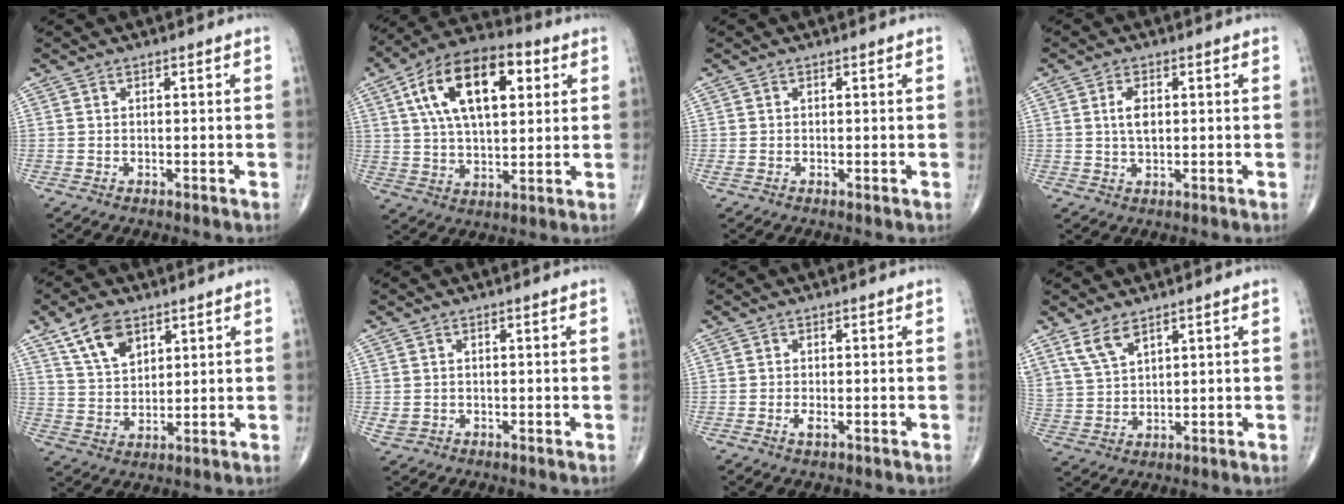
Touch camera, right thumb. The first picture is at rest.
{"total": 19.1, "force": [6.2, 9.6, 15.3], "torque": [-0.243, 0.006, 0.100]}
{"total": 0.7, "force": [-0.1, 0.2, 0.7], "torque": [-0.017, -0.004, -0.003]}
{"total": 3.6, "force": [0.5, 1.9, 3.0], "torque": [-0.056, -0.003, 0.009]}
{"total": 8.7, "force": [4.9, 5.0, 5.1], "torque": [-0.076, -0.026, 0.096]}
{"total": 1.6, "force": [-0.1, 1.3, 0.8], "torque": [-0.016, 0.001, 0.001]}
{"total": 1.6, "force": [-0.6, 0.6, 1.4], "torque": [-0.028, -0.002, -0.012]}
{"total": 6.0, "force": [4.2, 2.5, 3.5], "torque": [-0.069, -0.016, 0.094]}